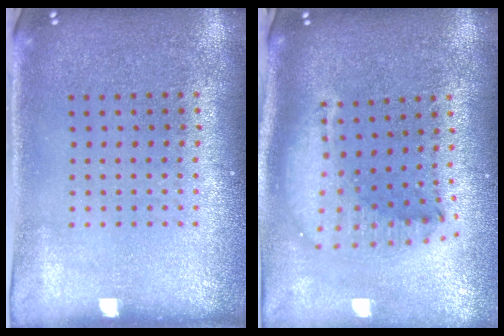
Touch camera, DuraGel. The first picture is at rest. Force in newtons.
{"total": 2.1, "press": 1.7, "slide": 1.3}